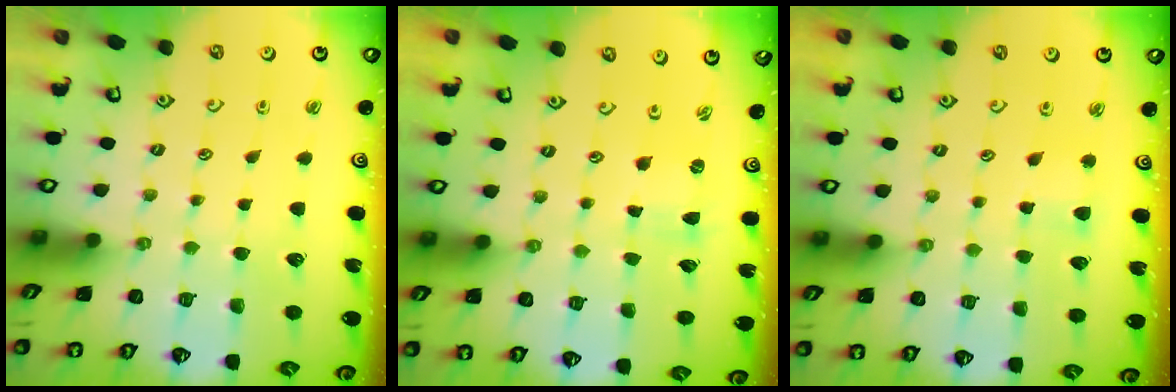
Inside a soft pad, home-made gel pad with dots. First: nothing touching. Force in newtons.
{"total": 0.0}
{"total": 3.7, "press": 3.6, "slide": 0.5}